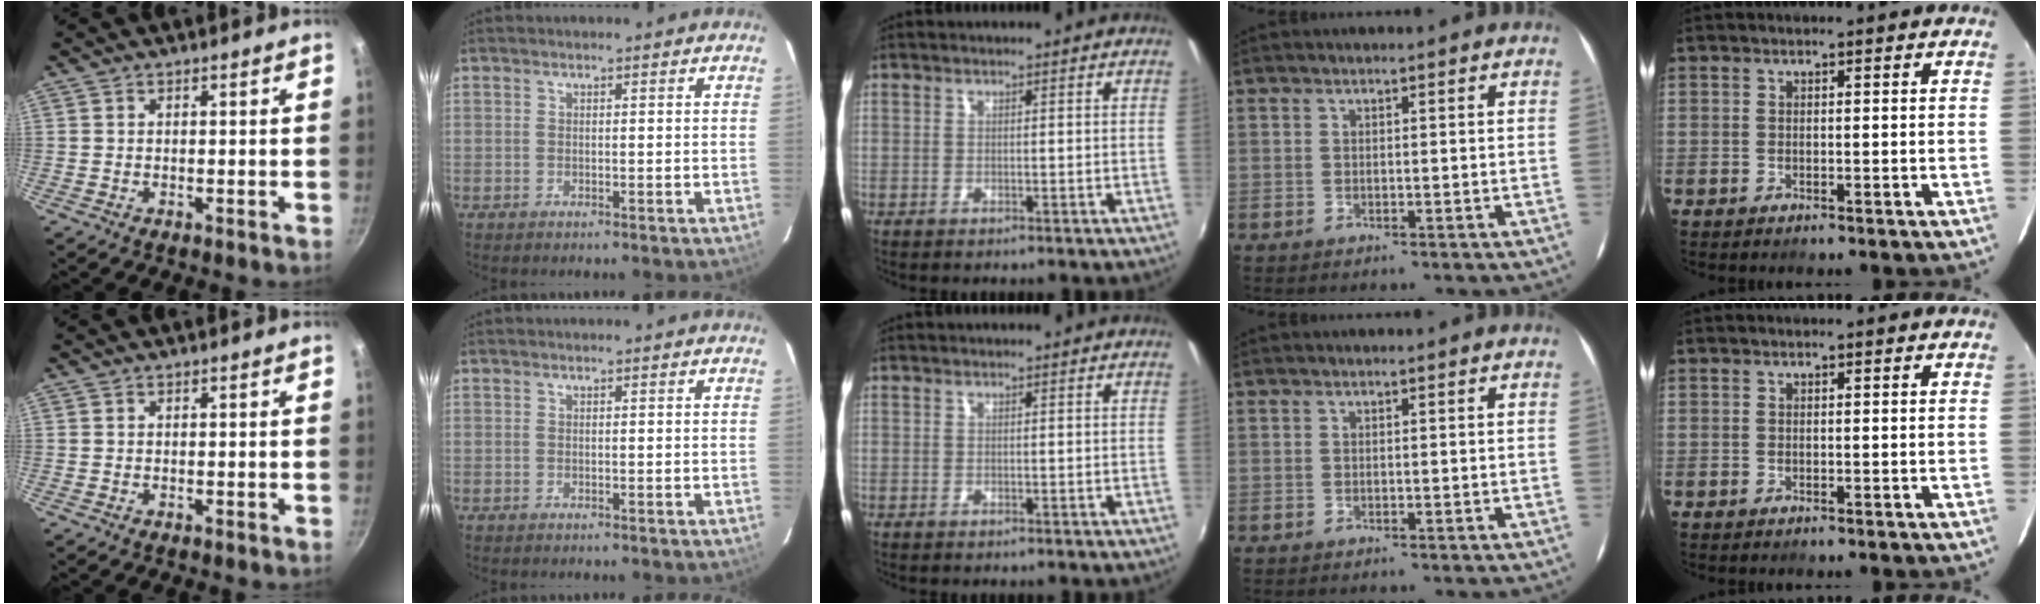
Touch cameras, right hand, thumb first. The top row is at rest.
{}